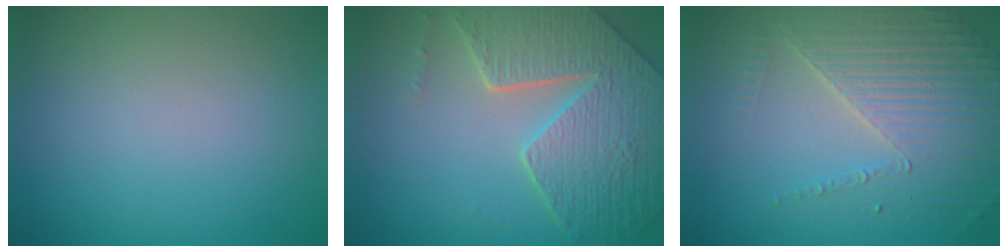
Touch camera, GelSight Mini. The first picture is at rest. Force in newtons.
{"total": 7.9, "press": 5.8, "slide": 5.5}
{"total": 4.7, "press": 4.0, "slide": 2.5}